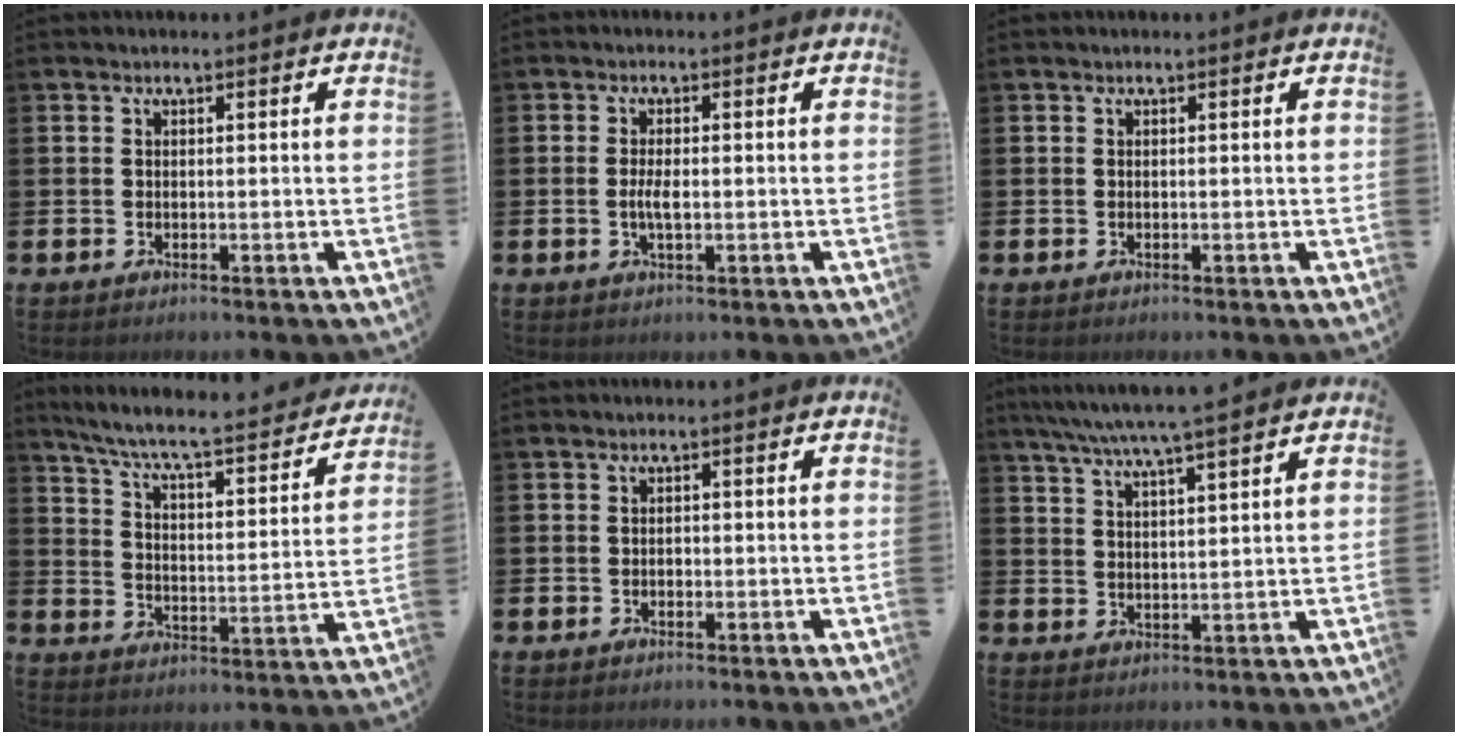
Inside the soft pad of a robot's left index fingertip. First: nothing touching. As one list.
[{"total": 2.5, "force": [-0.2, 0.9, 2.3], "torque": [-0.043, 0.001, -0.006]}, {"total": 0.0}, {"total": 6.8, "force": [6.1, 0.7, 3.0], "torque": [-0.091, -0.047, 0.097]}, {"total": 0.6, "force": [-0.2, 0.5, 0.2], "torque": [-0.013, 0.007, -0.003]}, {"total": 6.3, "force": [5.7, -0.2, 2.6], "torque": [-0.074, -0.018, 0.103]}]